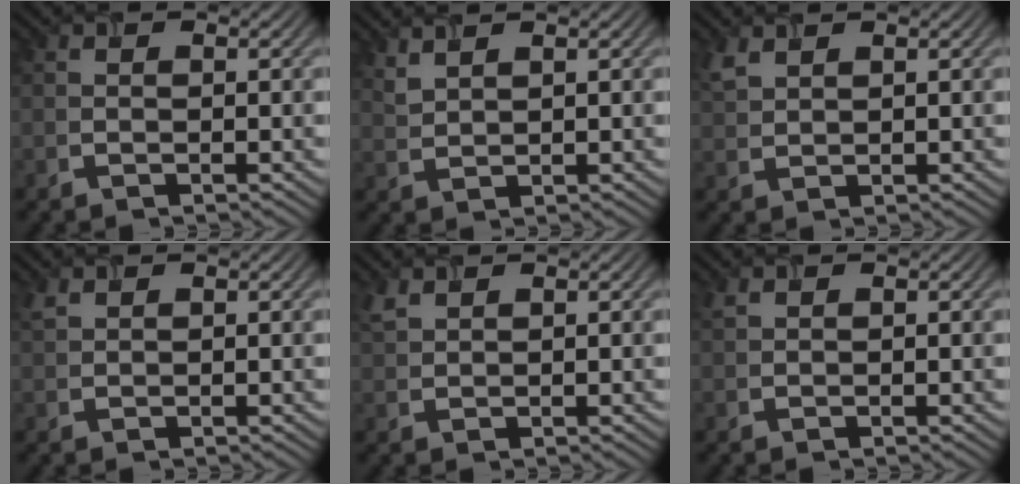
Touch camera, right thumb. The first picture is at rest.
{"total": 2.4, "force": [2.0, 0.5, 1.1], "torque": [-0.030, 0.002, 0.049]}
{"total": 2.4, "force": [1.8, 0.9, 1.2], "torque": [-0.039, 0.003, 0.046]}
{"total": 1.3, "force": [1.1, 0.5, 0.6], "torque": [-0.022, 0.003, 0.027]}
{"total": 2.1, "force": [1.6, 0.8, 1.0], "torque": [-0.033, 0.004, 0.041]}
{"total": 1.0, "force": [0.8, 0.4, 0.5], "torque": [-0.019, 0.002, 0.021]}